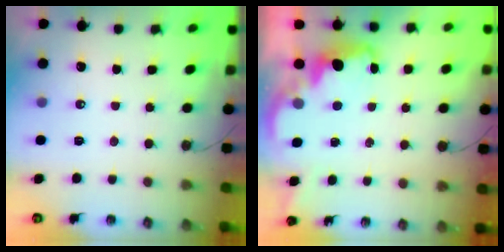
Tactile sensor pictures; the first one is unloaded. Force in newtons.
{"total": 2.1, "press": 2.0, "slide": 0.6}